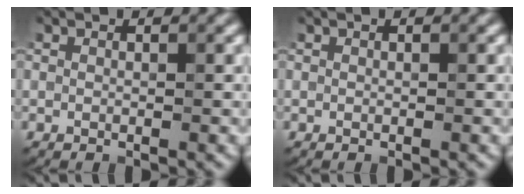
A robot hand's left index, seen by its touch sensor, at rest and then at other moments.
{"total": 0.0}